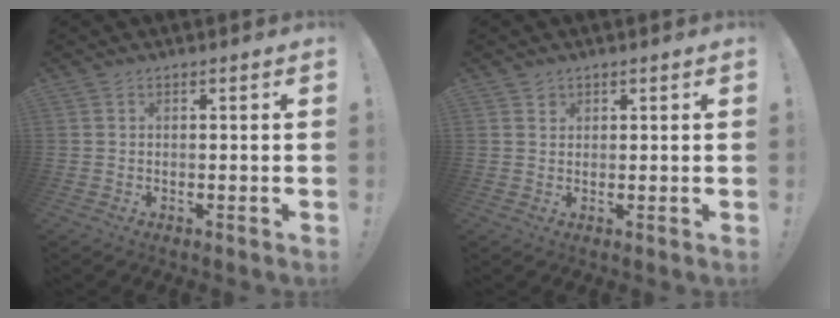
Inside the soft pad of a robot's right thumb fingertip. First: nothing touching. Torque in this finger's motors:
{"motor_torque": [-0.17, 0.14, -0.06, 0.10, 0.06]}